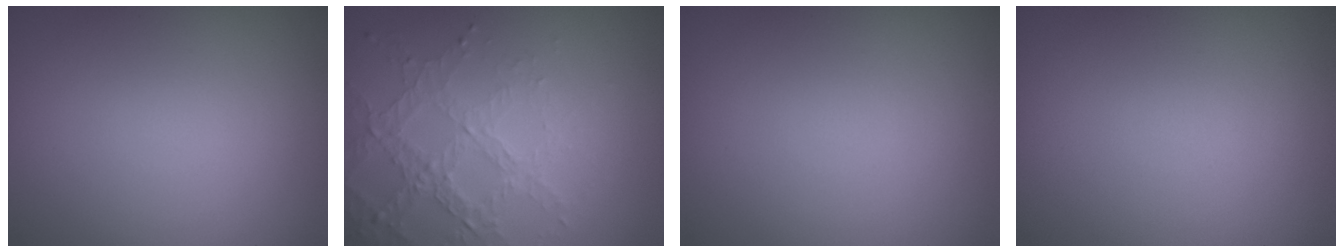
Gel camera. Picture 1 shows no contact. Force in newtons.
{"total": 3.2, "press": 3.2, "slide": 0.5}
{"total": 0.0}
{"total": 0.0}